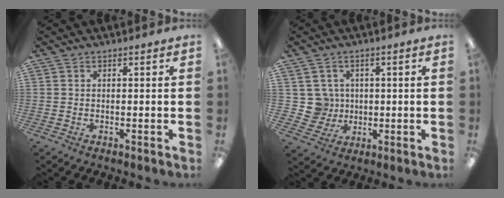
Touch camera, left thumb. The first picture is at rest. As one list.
[{"total": 6.6, "force": [1.5, 6.5, 0.4], "torque": [-0.018, -0.001, 0.032]}]